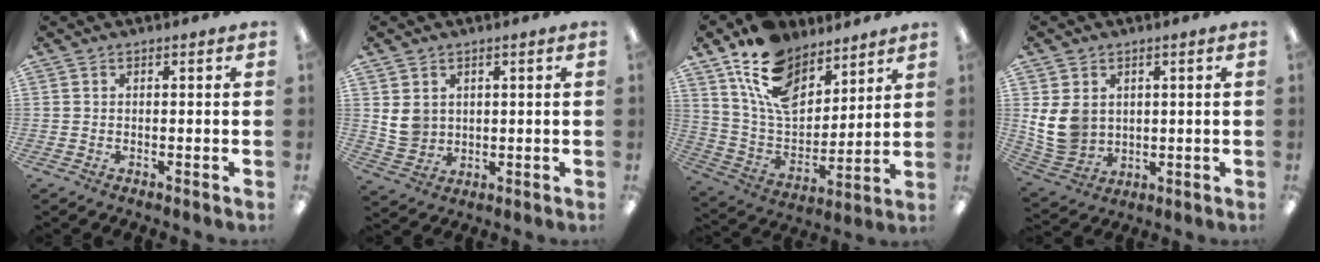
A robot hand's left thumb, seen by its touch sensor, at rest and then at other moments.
{"total": 5.5, "force": [1.9, 4.8, 1.9], "torque": [-0.029, 0.002, 0.039]}
{"total": 16.4, "force": [10.8, 9.3, 8.2], "torque": [-0.155, -0.050, 0.203]}
{"total": 9.1, "force": [1.8, 7.7, 4.5], "torque": [-0.113, -0.003, 0.037]}